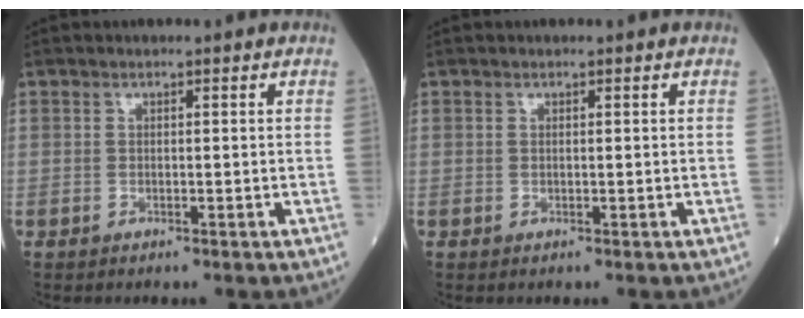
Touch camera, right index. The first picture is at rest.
{"total": 0.0}